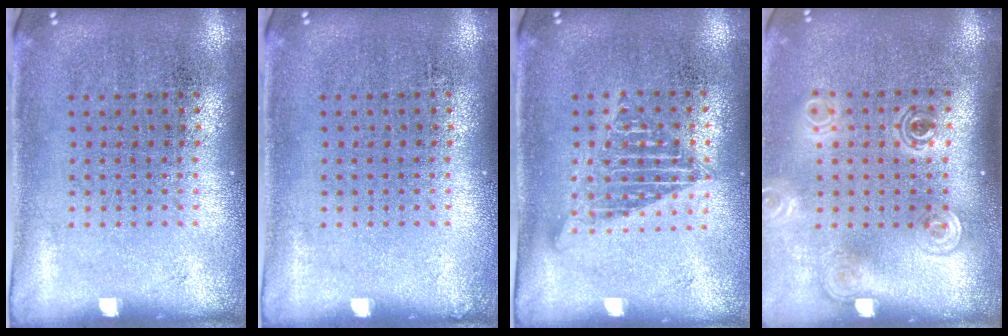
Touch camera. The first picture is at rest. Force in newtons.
{"total": 0.0}
{"total": 1.3, "press": 1.2, "slide": 0.6}
{"total": 1.8, "press": 1.4, "slide": 1.2}